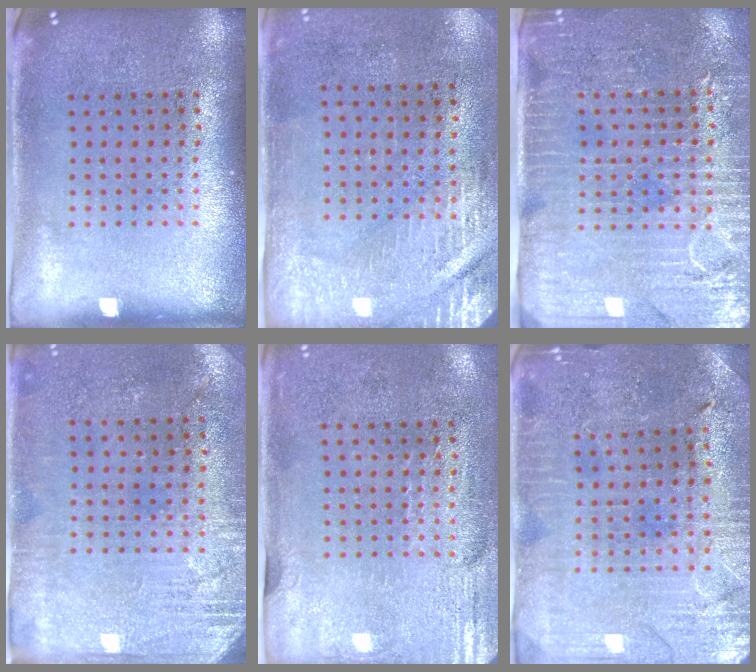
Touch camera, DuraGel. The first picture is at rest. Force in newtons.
{"total": 2.9, "press": 2.5, "slide": 1.5}
{"total": 3.6, "press": 3.3, "slide": 1.5}
{"total": 2.8, "press": 2.5, "slide": 1.4}
{"total": 2.9, "press": 2.4, "slide": 1.6}
{"total": 1.2, "press": 1.2, "slide": 0.2}